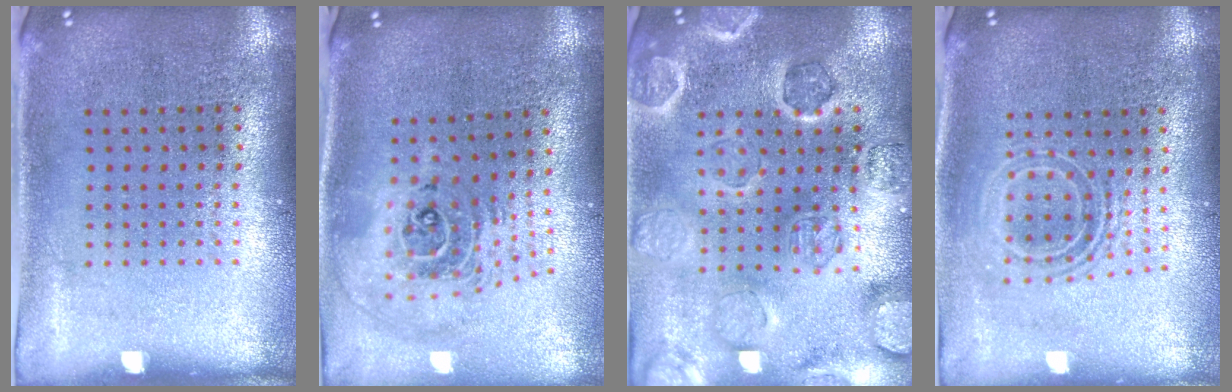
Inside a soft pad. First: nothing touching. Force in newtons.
{"total": 2.4, "press": 1.7, "slide": 1.7}
{"total": 2.6, "press": 2.6, "slide": 0.4}
{"total": 1.7, "press": 1.3, "slide": 1.0}